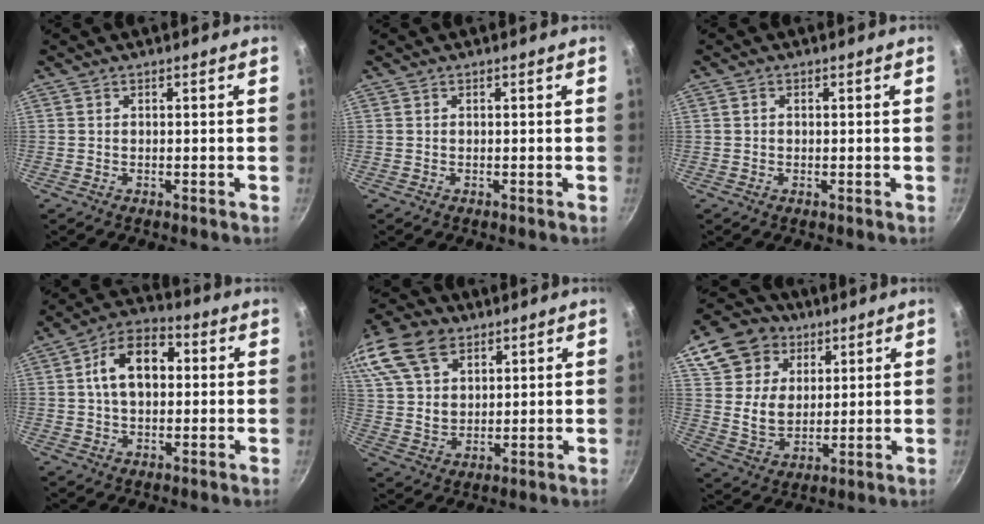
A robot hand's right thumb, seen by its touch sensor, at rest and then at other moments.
{"total": 0.0}
{"total": 0.9, "force": [0.1, 0.7, 0.5], "torque": [-0.009, 0.004, 0.000]}
{"total": 11.6, "force": [1.6, 7.6, 8.6], "torque": [-0.111, 0.025, 0.013]}
{"total": 22.9, "force": [12.3, 15.0, 12.2], "torque": [-0.280, 0.021, 0.234]}
{"total": 16.2, "force": [7.7, 12.2, 7.5], "torque": [-0.119, -0.012, 0.140]}